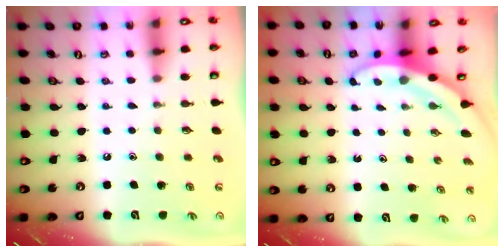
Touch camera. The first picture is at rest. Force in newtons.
{"total": 3.5, "press": 3.5, "slide": 0.2}